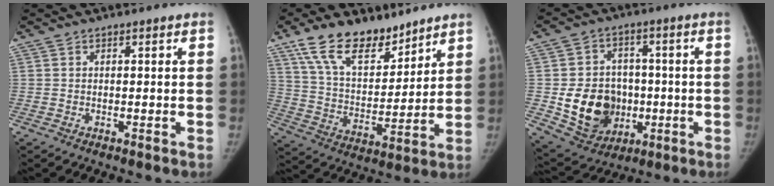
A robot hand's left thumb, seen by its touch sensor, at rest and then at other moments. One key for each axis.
{"total": 15.6, "fx": 11.3, "fy": 7.5, "fz": 7.8, "tx": -0.096, "ty": -0.061, "tz": 0.212}
{"total": 14.7, "fx": -2.3, "fy": 12.0, "fz": 8.2, "tx": -0.094, "ty": 0.007, "tz": -0.018}